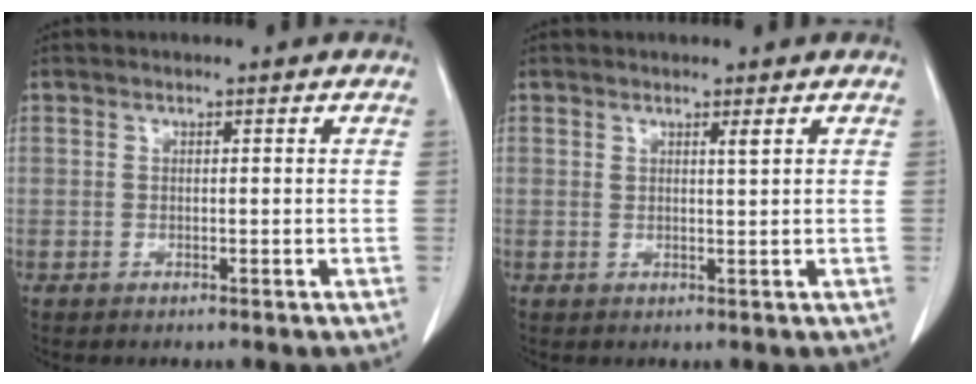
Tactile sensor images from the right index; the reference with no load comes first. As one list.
[{"total": 1.0, "force": [0.7, -0.2, 0.7], "torque": [-0.016, -0.006, 0.012]}]